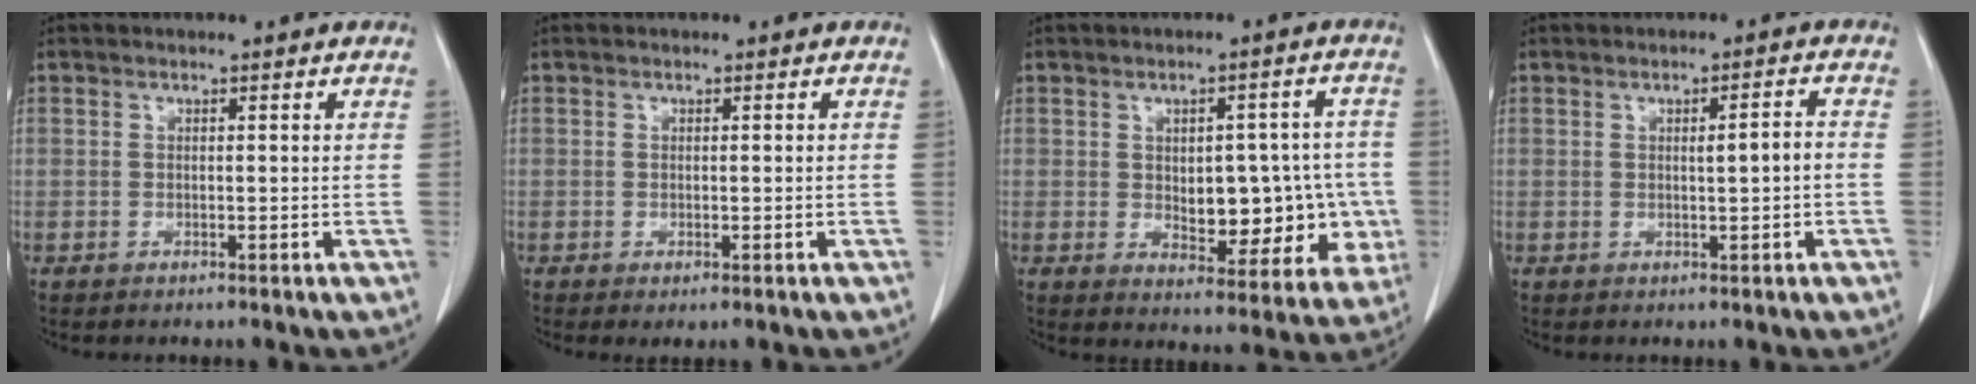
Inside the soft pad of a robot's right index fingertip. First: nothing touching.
{"total": 1.9, "force": [-0.5, 0.9, 1.6], "torque": [-0.037, -0.004, -0.003]}
{"total": 14.1, "force": [-1.3, 8.0, 11.5], "torque": [-0.155, 0.025, 0.008]}
{"total": 3.3, "force": [-0.2, 0.7, 3.3], "torque": [-0.060, 0.010, 0.004]}